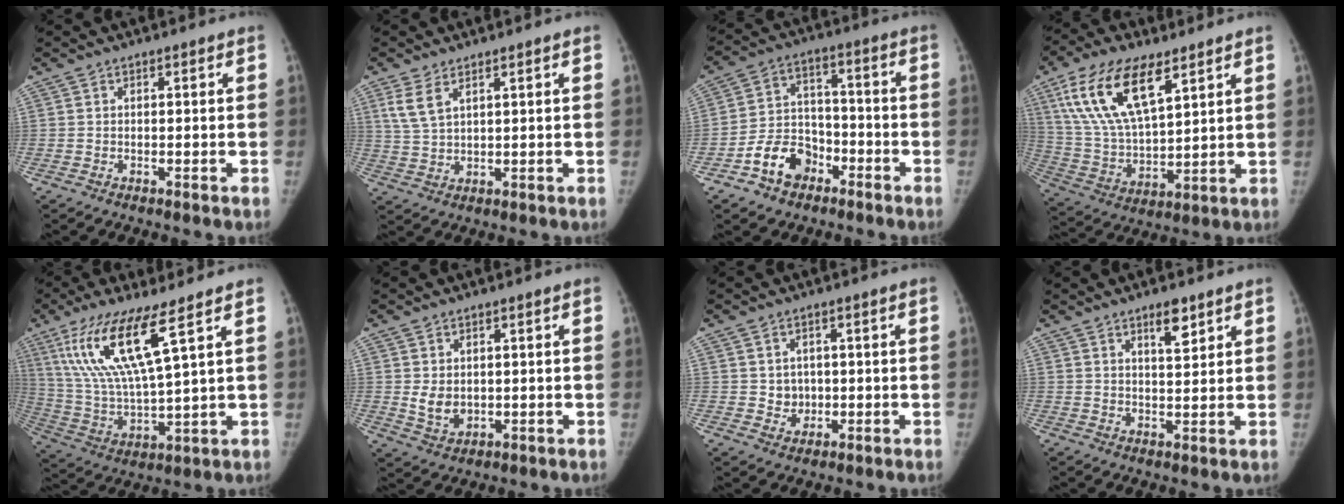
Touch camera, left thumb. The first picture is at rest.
{"total": 5.1, "force": [2.8, 2.3, 3.6], "torque": [-0.076, -0.005, 0.067]}
{"total": 10.0, "force": [-5.6, 7.1, 4.2], "torque": [-0.047, 0.051, -0.100]}
{"total": 18.3, "force": [9.4, 8.0, 13.6], "torque": [-0.245, -0.027, 0.182]}
{"total": 16.1, "force": [8.2, 2.6, 13.6], "torque": [-0.290, -0.038, 0.167]}
{"total": 4.6, "force": [0.4, 3.4, 2.9], "torque": [-0.036, -0.013, 0.020]}
{"total": 3.6, "force": [0.1, 3.3, 1.4], "torque": [0.000, 0.001, 0.006]}
{"total": 4.6, "force": [3.0, 1.5, 3.2], "torque": [-0.037, -0.022, 0.048]}